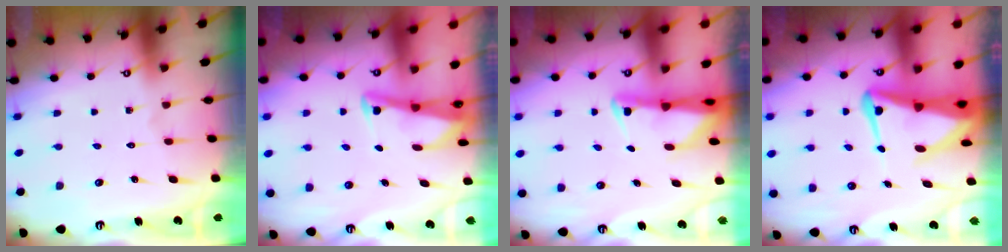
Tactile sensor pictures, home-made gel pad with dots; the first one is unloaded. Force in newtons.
{"total": 3.0, "press": 2.9, "slide": 0.4}
{"total": 2.4, "press": 2.4, "slide": 0.5}
{"total": 7.6, "press": 7.5, "slide": 1.6}